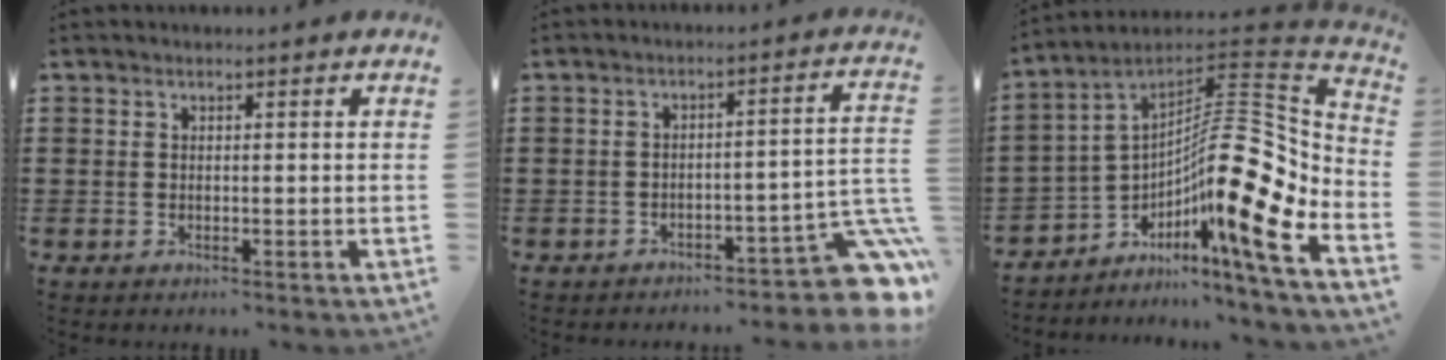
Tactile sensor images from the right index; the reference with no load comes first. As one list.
[{"total": 7.2, "force": [-4.8, 2.0, 5.0], "torque": [-0.057, -0.003, -0.087]}, {"total": 17.0, "force": [-3.2, 4.2, 16.1], "torque": [-0.251, -0.026, -0.069]}]